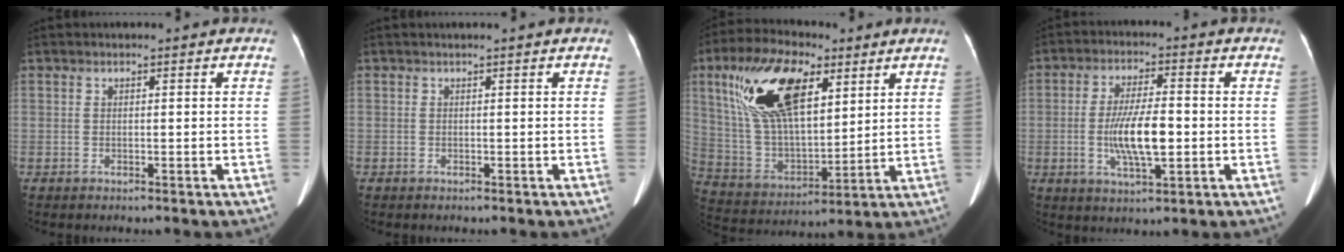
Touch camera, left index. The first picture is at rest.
{"total": 0.0}
{"total": 18.7, "force": [8.4, 8.1, 14.5], "torque": [-0.300, 0.022, 0.159]}
{"total": 8.6, "force": [-1.4, 2.0, 8.3], "torque": [-0.162, -0.005, -0.027]}